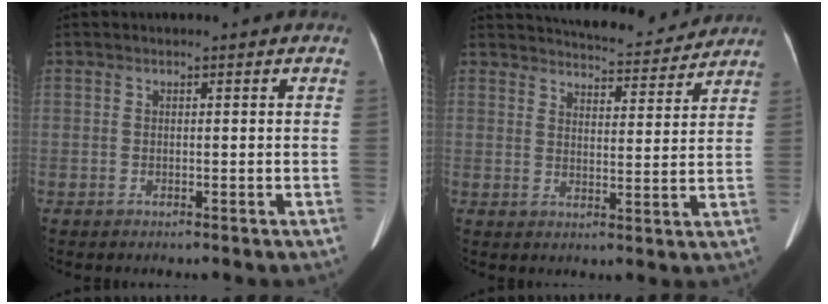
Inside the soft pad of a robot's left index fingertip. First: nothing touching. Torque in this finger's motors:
{"motor_torque": [0.45, -0.60, 0.06, 0.02]}